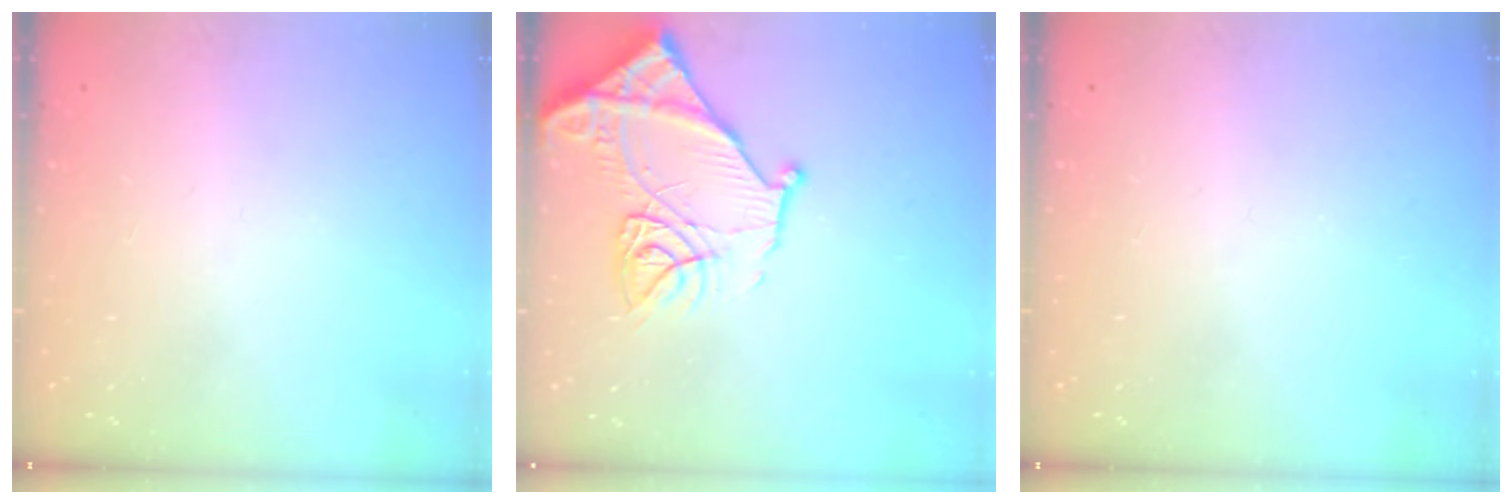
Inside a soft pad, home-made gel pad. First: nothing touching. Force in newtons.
{"total": 17.7, "press": 17.6, "slide": 1.7}
{"total": 0.0}